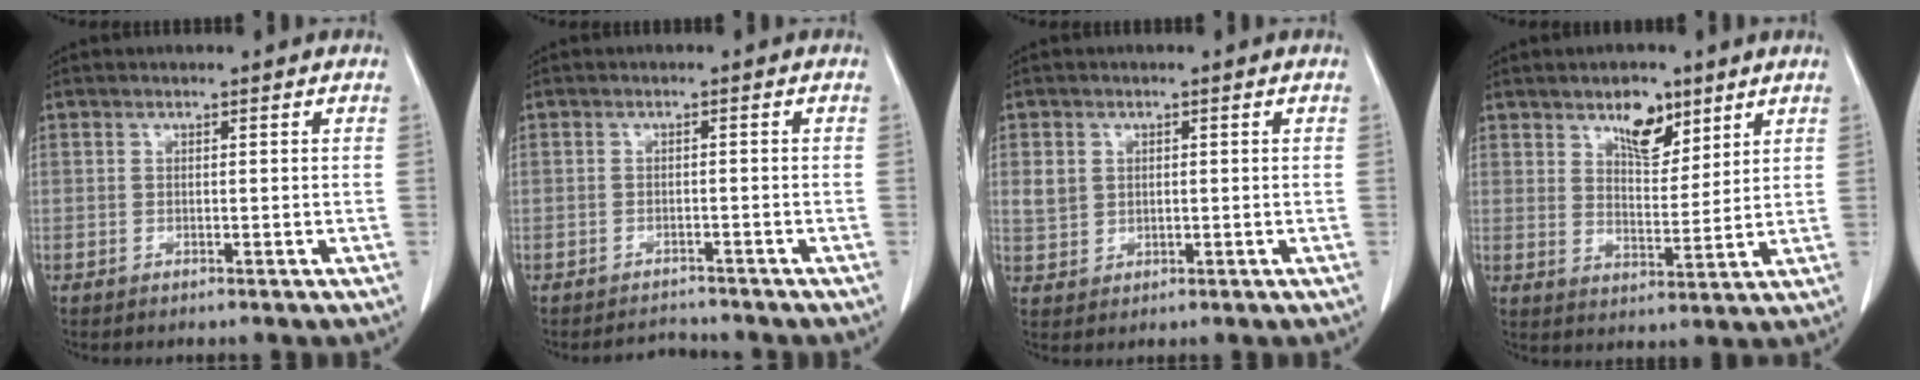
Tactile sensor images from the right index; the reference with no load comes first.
{"total": 2.2, "force": [-2.2, 0.4, -0.3], "torque": [0.004, -0.009, -0.030]}
{"total": 3.6, "force": [1.0, 3.1, 1.5], "torque": [-0.027, 0.008, 0.027]}
{"total": 6.8, "force": [4.4, 3.1, 4.1], "torque": [-0.067, -0.001, 0.077]}